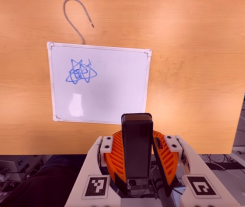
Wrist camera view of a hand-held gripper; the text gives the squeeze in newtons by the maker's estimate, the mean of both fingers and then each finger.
{"total": 6.2, "left": 5.2, "right": 7.2}